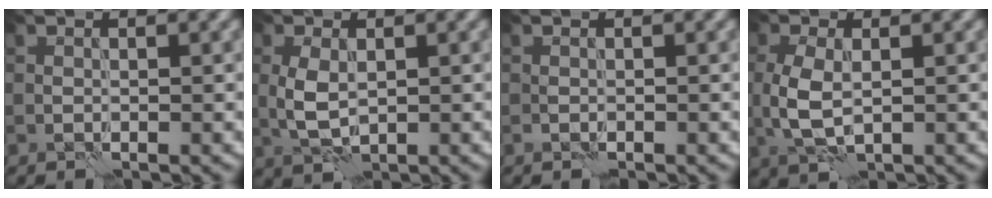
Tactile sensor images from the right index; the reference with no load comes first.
{"total": 2.8, "force": [0.4, 1.5, 2.3], "torque": [-0.056, 0.003, 0.010]}
{"total": 0.0}
{"total": 3.8, "force": [0.1, 2.0, 3.2], "torque": [-0.083, 0.003, 0.004]}